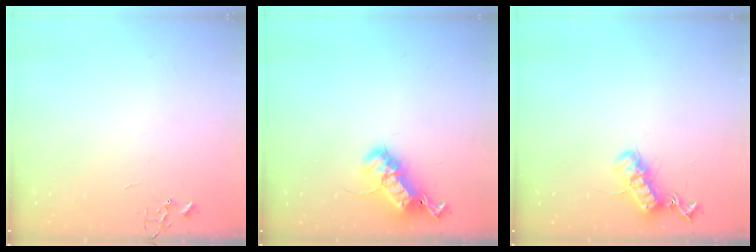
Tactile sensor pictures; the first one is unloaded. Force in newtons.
{"total": 20.4, "press": 20.4, "slide": 0.4}
{"total": 14.3, "press": 14.3, "slide": 1.0}